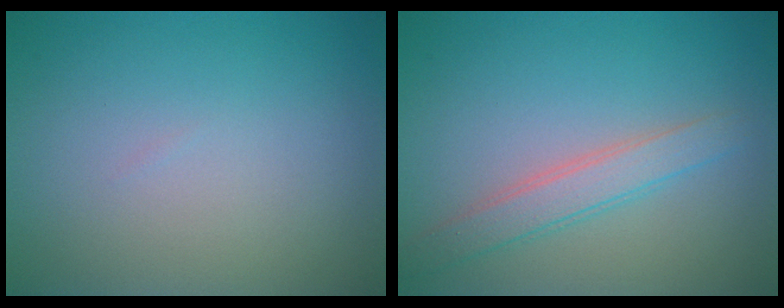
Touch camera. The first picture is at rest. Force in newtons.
{"total": 2.5, "press": 2.5, "slide": 0.1}